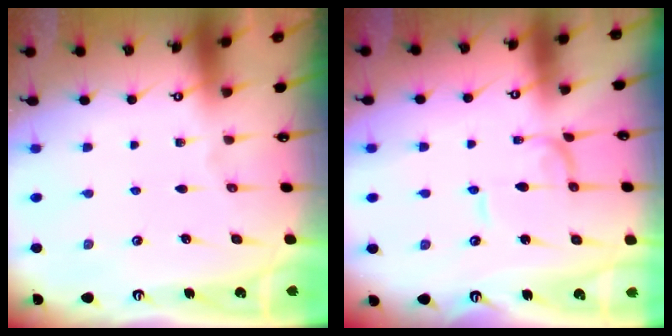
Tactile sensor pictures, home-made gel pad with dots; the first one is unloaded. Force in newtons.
{"total": 0.9, "press": 0.9, "slide": 0.1}